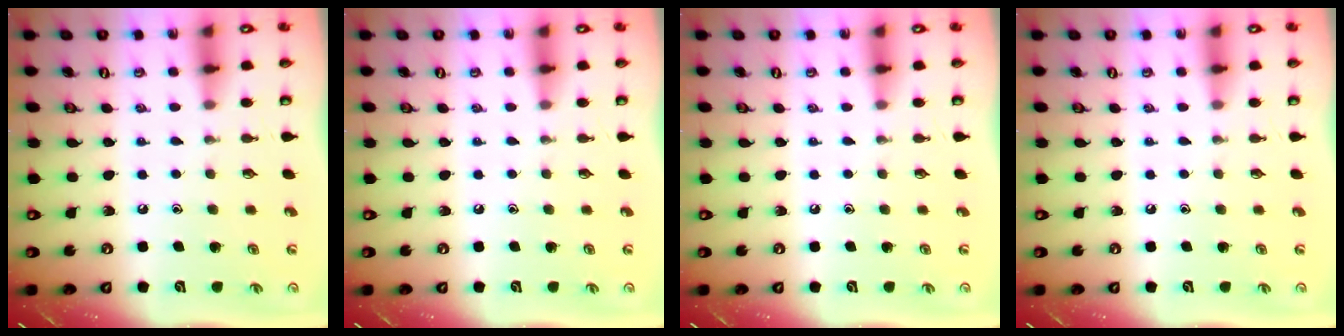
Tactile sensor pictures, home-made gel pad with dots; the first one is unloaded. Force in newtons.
{"total": 0.0}
{"total": 0.0}
{"total": 0.0}